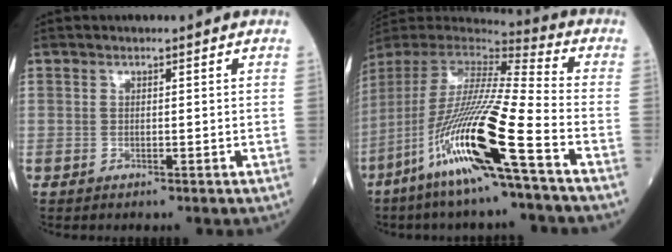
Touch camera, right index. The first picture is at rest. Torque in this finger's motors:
{"motor_torque": [1.70, -0.44, 1.05, 0.21]}